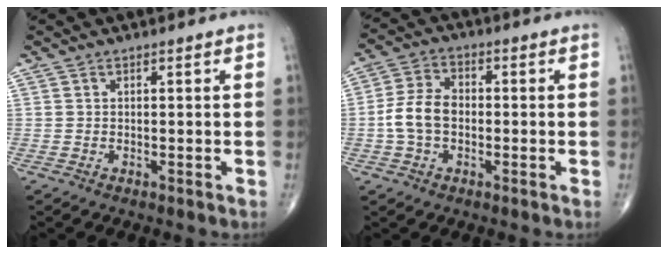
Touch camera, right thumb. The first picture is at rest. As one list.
[{"total": 7.5, "force": [-1.1, 5.1, 5.4], "torque": [-0.104, 0.022, -0.027]}]